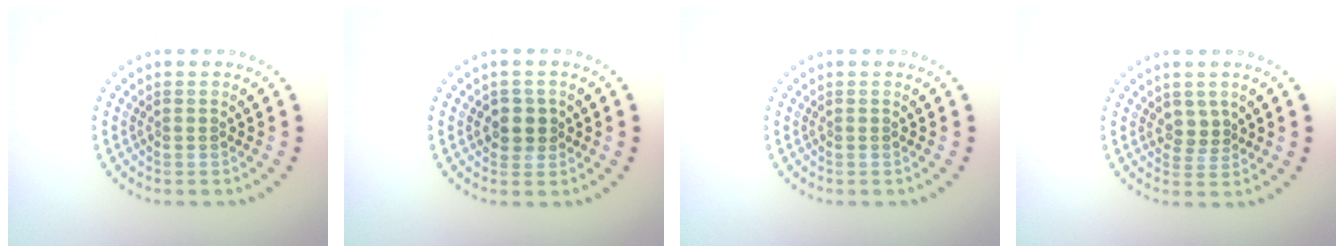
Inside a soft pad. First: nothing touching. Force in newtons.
{"total": 2.0, "press": 1.9, "slide": 0.8}
{"total": 0.0}
{"total": 1.7, "press": 1.3, "slide": 1.1}